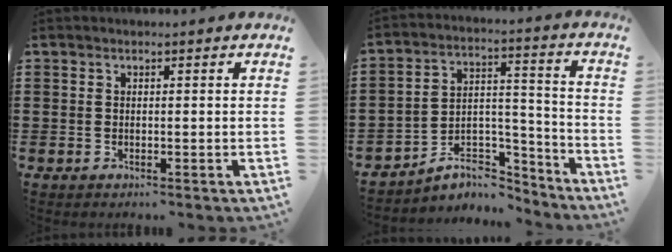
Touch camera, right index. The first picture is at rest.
{"total": 6.4, "force": [-5.3, 3.2, 1.7], "torque": [-0.027, 0.015, -0.099]}